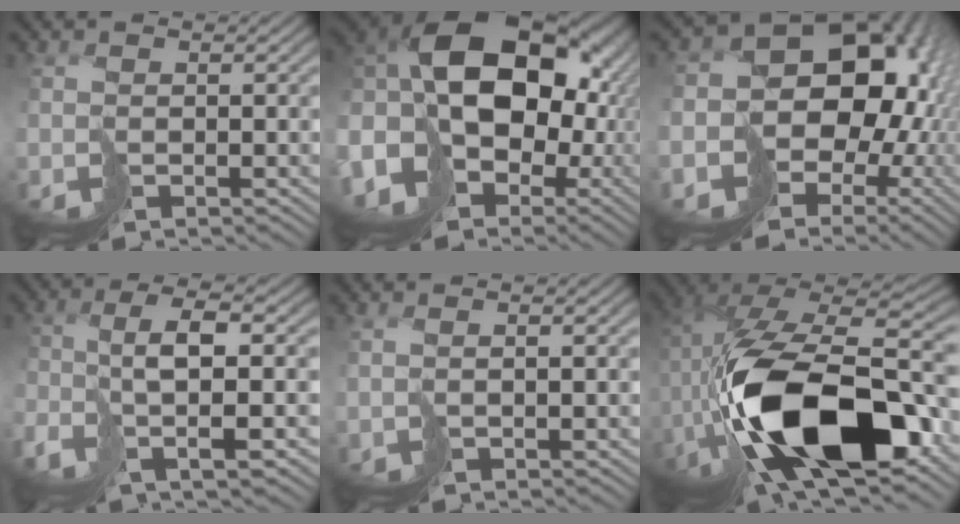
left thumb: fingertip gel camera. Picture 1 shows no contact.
{"total": 19.1, "force": [-0.8, 14.0, 13.0], "torque": [-0.291, -0.030, -0.008]}
{"total": 15.6, "force": [-1.8, 12.5, 9.2], "torque": [-0.165, -0.042, 0.003]}
{"total": 7.1, "force": [-1.7, 1.2, 6.7], "torque": [-0.126, 0.003, -0.035]}
{"total": 2.0, "force": [0.7, 0.5, 1.8], "torque": [-0.047, -0.002, 0.019]}
{"total": 19.3, "force": [-5.4, 9.0, 16.2], "torque": [-0.325, -0.006, -0.074]}